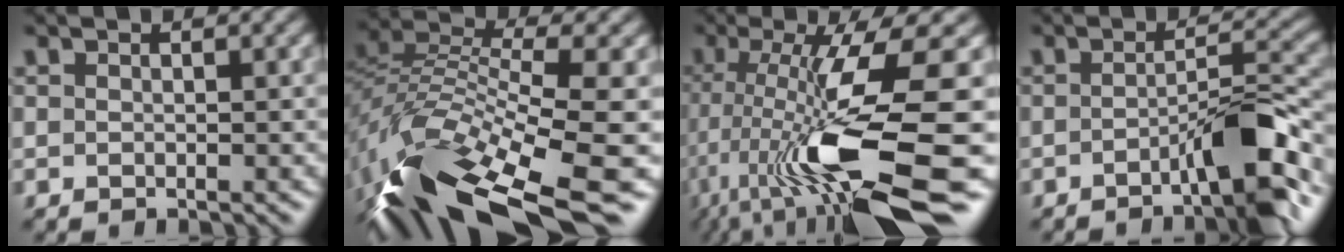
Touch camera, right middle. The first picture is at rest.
{"total": 14.8, "force": [-9.5, 4.5, 10.4], "torque": [-0.234, 0.001, -0.158]}
{"total": 14.6, "force": [-4.8, 3.5, 13.3], "torque": [-0.232, -0.021, -0.072]}
{"total": 5.2, "force": [-2.5, 0.7, 4.5], "torque": [-0.062, 0.011, -0.048]}